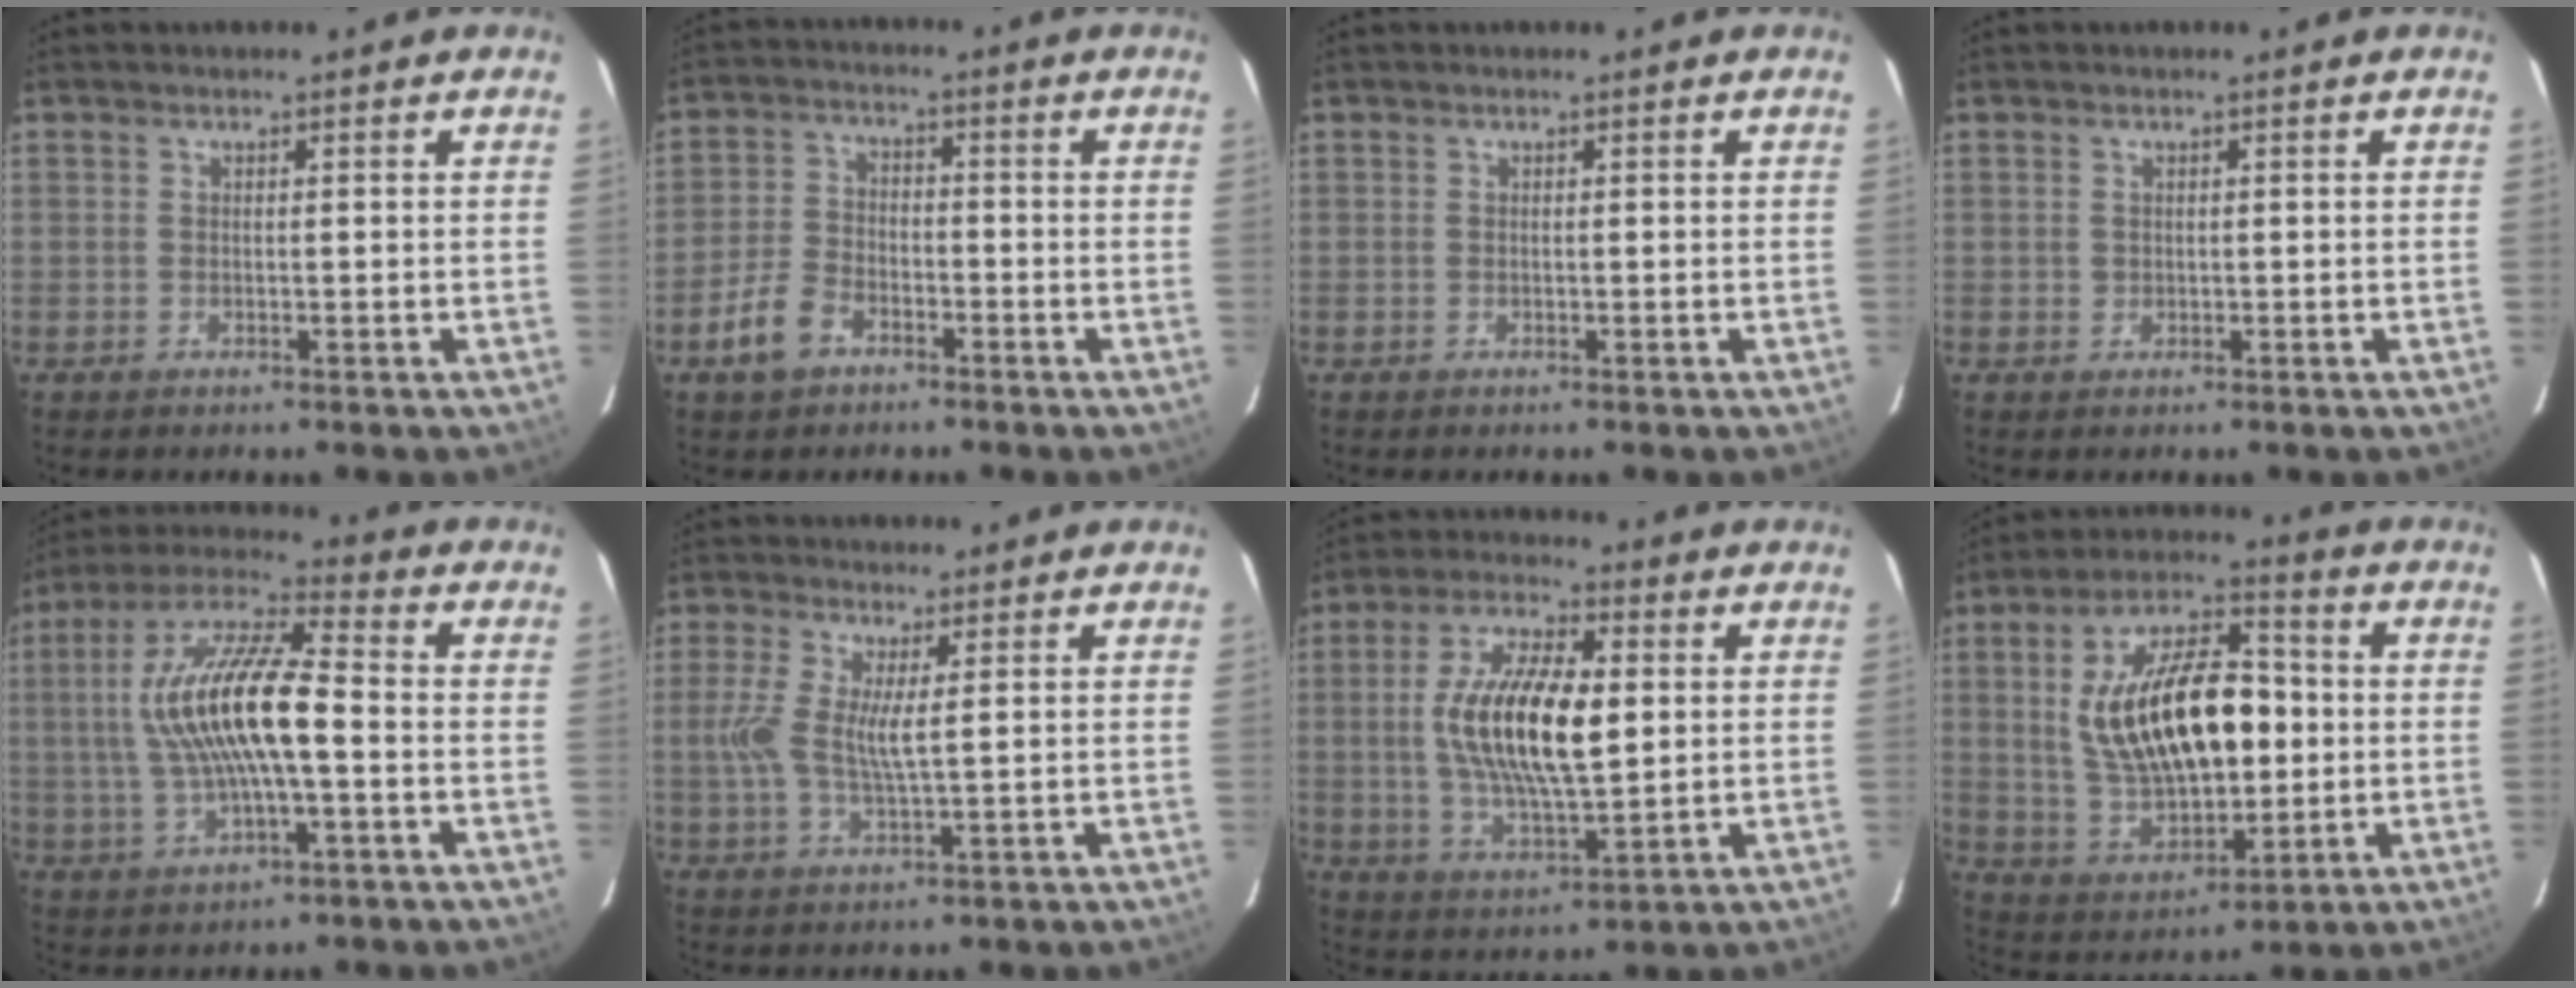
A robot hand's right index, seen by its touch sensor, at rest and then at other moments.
{"total": 7.0, "force": [-4.2, 4.2, 3.7], "torque": [-0.091, 0.007, -0.081]}
{"total": 0.0}
{"total": 0.9, "force": [0.1, 0.9, 0.1], "torque": [0.004, 0.003, 0.003]}
{"total": 16.3, "force": [-0.5, 4.5, 15.6], "torque": [-0.303, 0.013, -0.015]}
{"total": 6.5, "force": [1.0, 1.3, 6.3], "torque": [-0.144, -0.001, 0.015]}
{"total": 15.8, "force": [1.5, 6.0, 14.6], "torque": [-0.278, 0.004, 0.030]}
{"total": 20.9, "force": [1.5, 10.4, 18.0], "torque": [-0.343, 0.016, 0.045]}